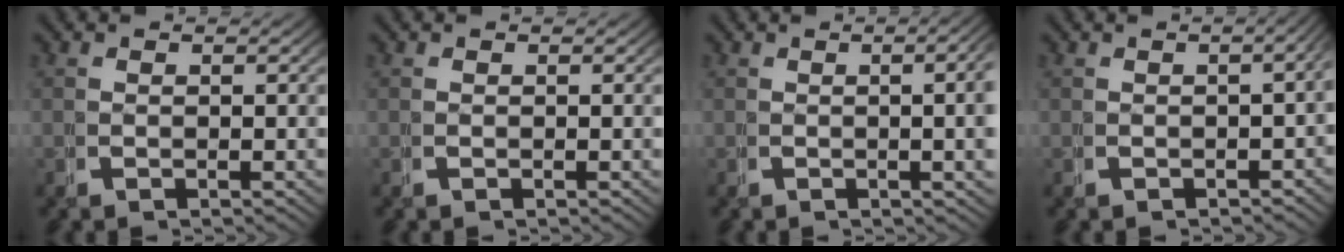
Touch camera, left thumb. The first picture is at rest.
{"total": 0.0}
{"total": 5.5, "force": [0.7, 2.0, 5.1], "torque": [-0.045, 0.020, -0.003]}
{"total": 3.0, "force": [-0.6, 1.3, 2.6], "torque": [-0.029, 0.009, -0.013]}